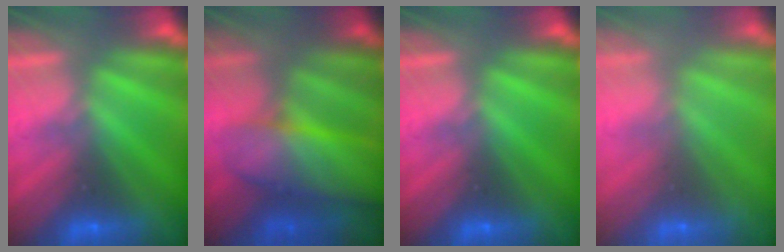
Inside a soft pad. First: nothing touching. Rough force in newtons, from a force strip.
{"total": 9.5}
{"total": 0.0}
{"total": 7.6}